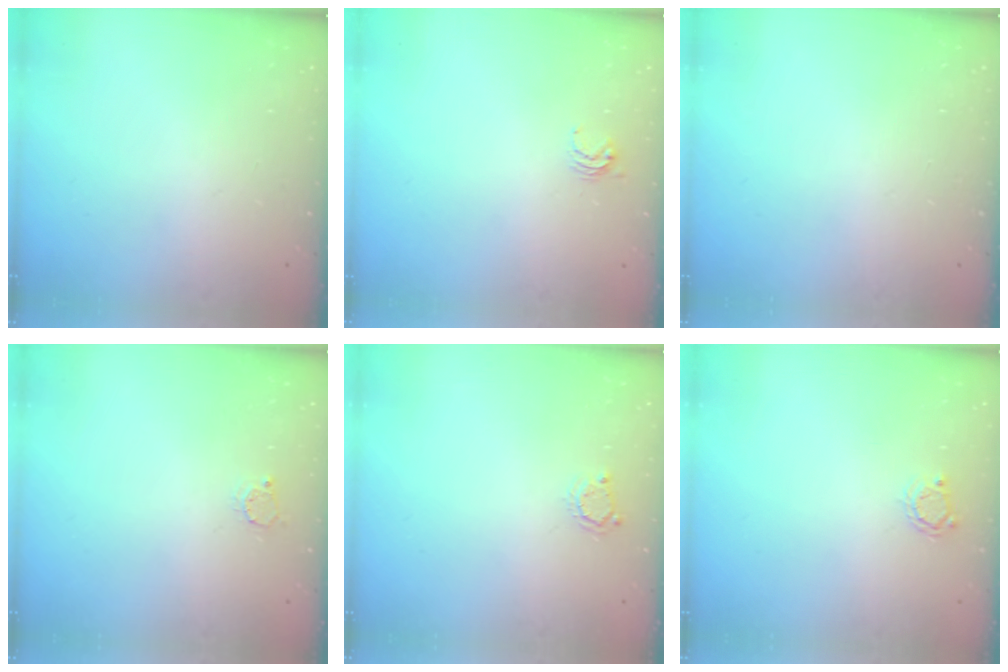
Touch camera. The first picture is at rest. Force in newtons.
{"total": 3.5, "press": 3.5, "slide": 0.4}
{"total": 0.0}
{"total": 2.7, "press": 2.7, "slide": 0.2}
{"total": 3.1, "press": 3.0, "slide": 0.5}
{"total": 3.3, "press": 3.2, "slide": 0.5}